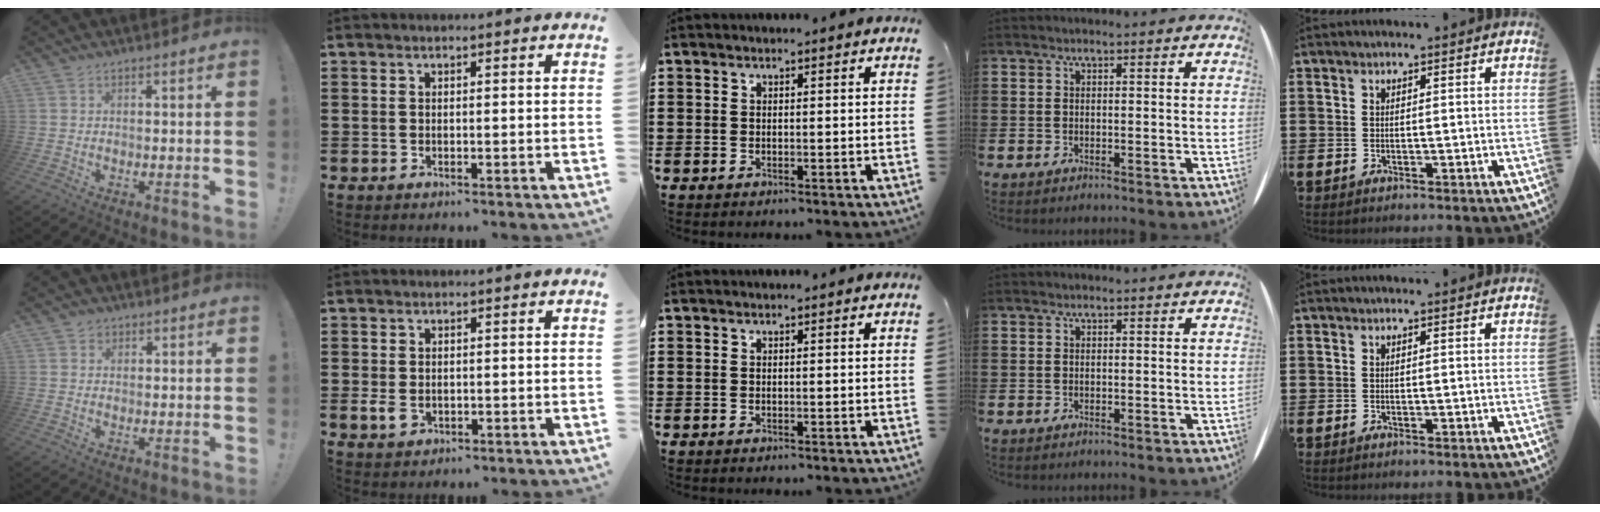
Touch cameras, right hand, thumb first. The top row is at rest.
{"thumb": {"total": 1.4, "force": [0.6, 1.3, 0.3], "torque": [0.000, -0.001, 0.009]}, "index": {"total": 1.9, "force": [-0.3, 1.4, 1.3], "torque": [-0.034, -0.001, -0.008]}}